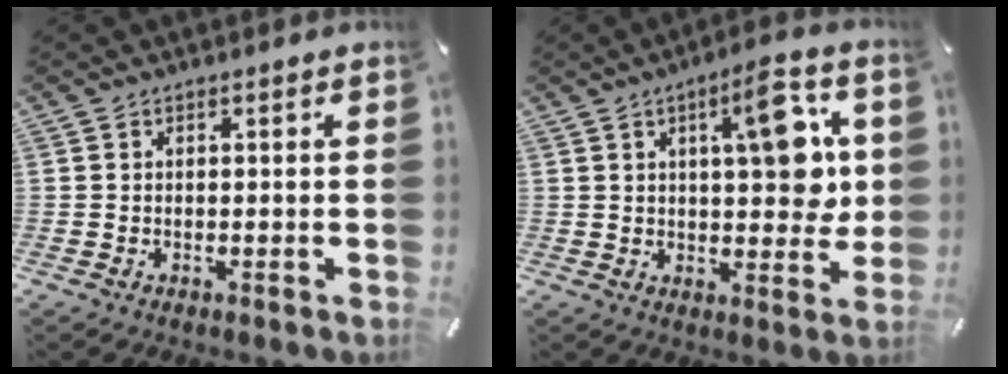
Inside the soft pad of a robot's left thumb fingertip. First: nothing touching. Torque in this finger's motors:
{"motor_torque": [0.49, 0.22, 0.05, -0.22, 0.19]}